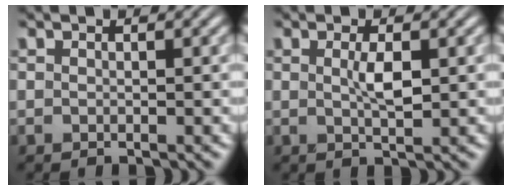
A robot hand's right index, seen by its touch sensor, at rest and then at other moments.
{"total": 2.0, "force": [0.5, 0.0, 1.9], "torque": [-0.032, -0.010, 0.012]}